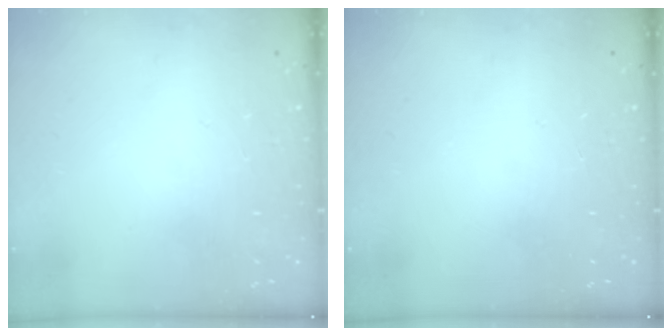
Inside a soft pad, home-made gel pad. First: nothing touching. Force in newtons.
{"total": 0.0}